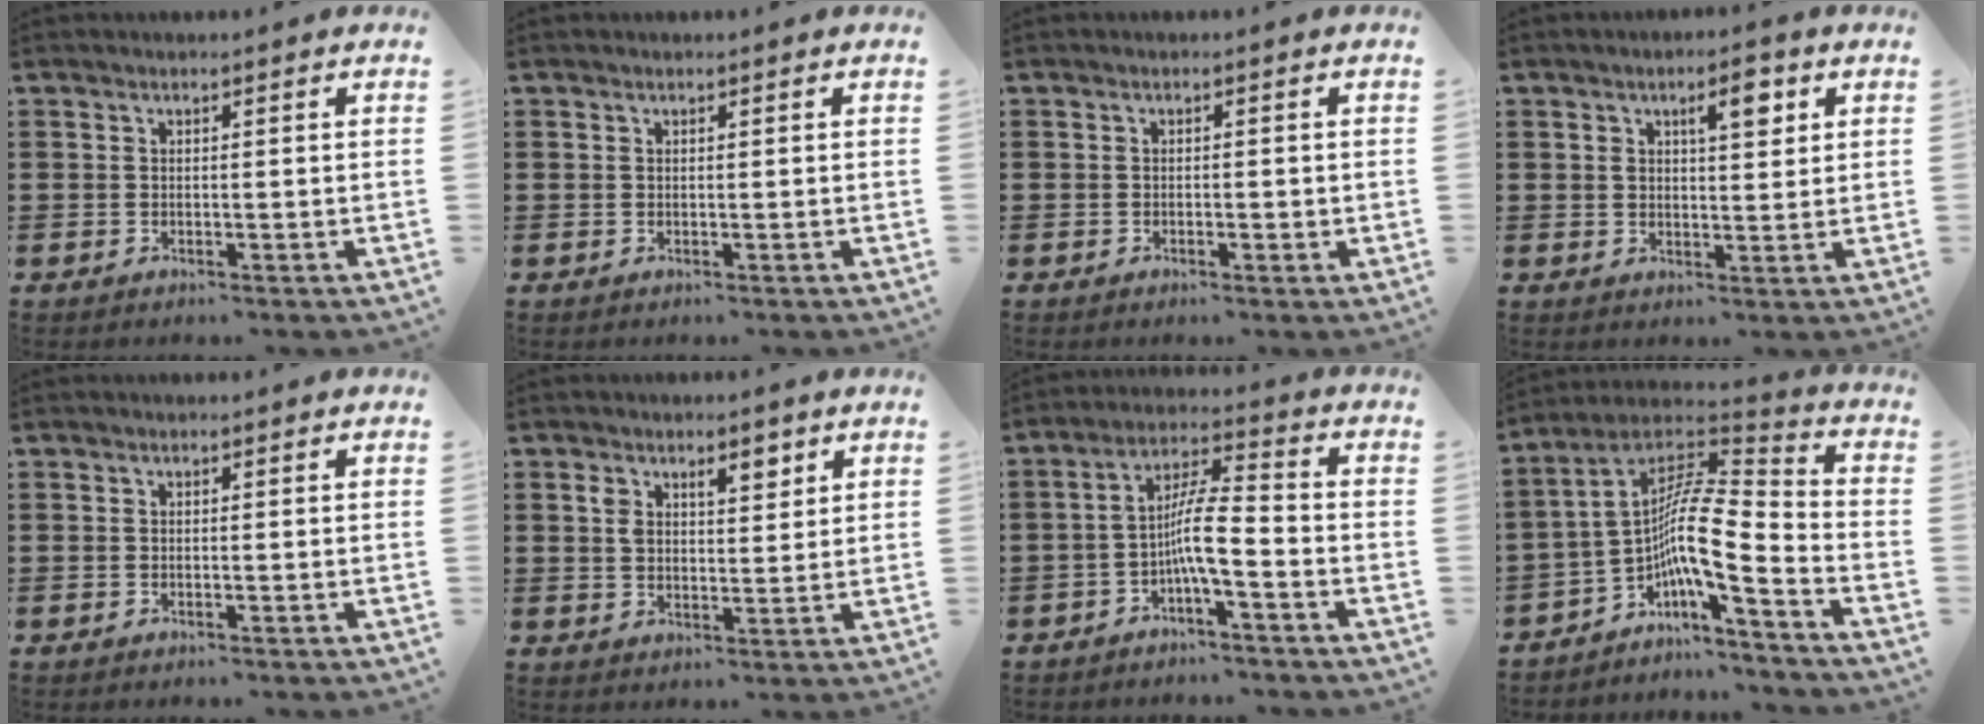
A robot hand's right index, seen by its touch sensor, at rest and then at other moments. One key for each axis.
{"total": 0.0}
{"total": 1.0, "fx": -0.3, "fy": 0.3, "fz": 0.9, "tx": -0.016, "ty": -0.003, "tz": -0.005}
{"total": 4.9, "fx": 2.2, "fy": 1.7, "fz": 4.0, "tx": -0.061, "ty": 0.002, "tz": 0.031}
{"total": 0.0}
{"total": 4.0, "fx": 2.1, "fy": 1.9, "fz": 2.8, "tx": -0.046, "ty": 0.002, "tz": 0.033}
{"total": 7.2, "fx": -2.3, "fy": 1.3, "fz": 6.7, "tx": -0.125, "ty": 0.004, "tz": -0.046}
{"total": 9.6, "fx": -3.3, "fy": 1.6, "fz": 8.9, "tx": -0.184, "ty": -0.028, "tz": -0.077}